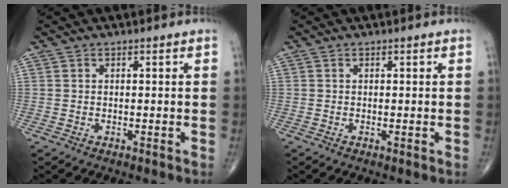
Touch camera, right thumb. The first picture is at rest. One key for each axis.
{"total": 0.0}